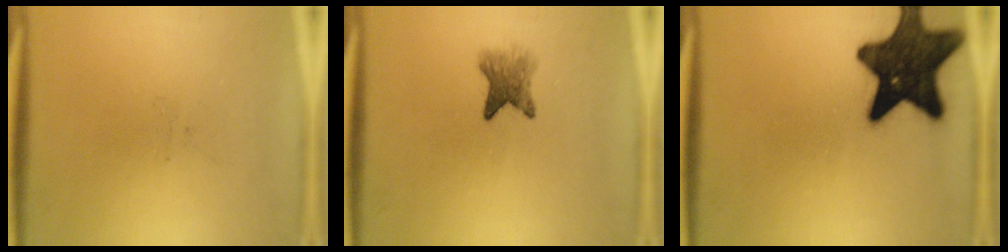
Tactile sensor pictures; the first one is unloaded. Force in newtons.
{"total": 3.9}
{"total": 15.8}